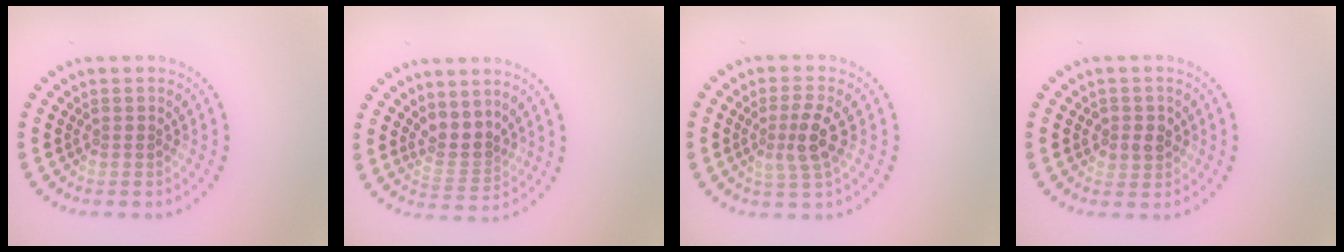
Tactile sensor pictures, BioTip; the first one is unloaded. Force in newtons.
{"total": 2.3, "press": 1.8, "slide": 1.4}
{"total": 2.8, "press": 2.5, "slide": 1.2}
{"total": 1.9, "press": 1.8, "slide": 0.6}